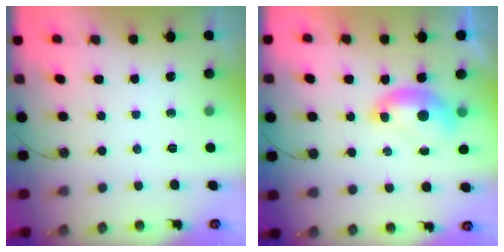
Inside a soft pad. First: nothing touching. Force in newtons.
{"total": 1.7, "press": 1.6, "slide": 0.6}